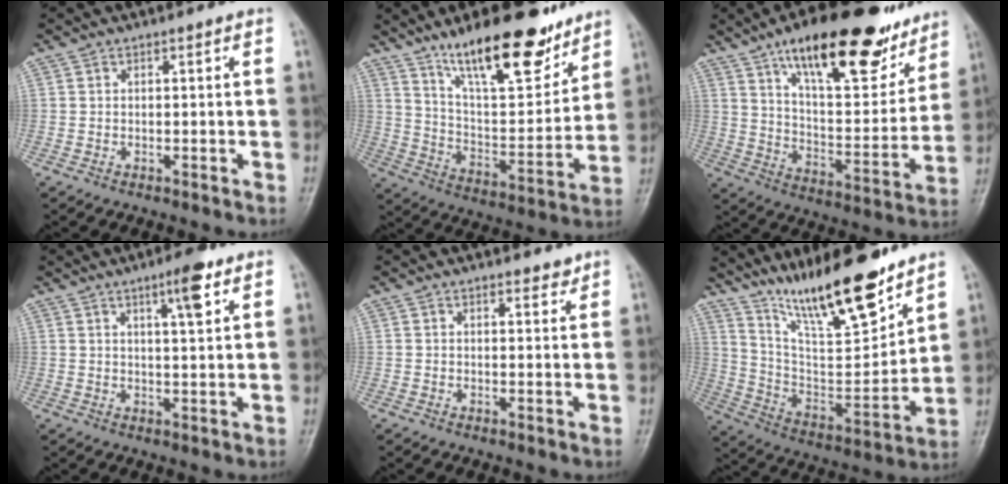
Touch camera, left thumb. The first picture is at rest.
{"total": 20.3, "force": [14.2, 6.7, 12.8], "torque": [-0.158, -0.080, 0.240]}
{"total": 25.5, "force": [16.6, 9.4, 16.8], "torque": [-0.204, -0.055, 0.261]}
{"total": 5.9, "force": [3.3, 1.2, 4.7], "torque": [-0.066, -0.016, 0.049]}
{"total": 2.3, "force": [1.8, 1.0, 0.9], "torque": [0.001, -0.011, 0.023]}
{"total": 20.8, "force": [15.5, 5.0, 13.0], "torque": [-0.179, -0.085, 0.279]}